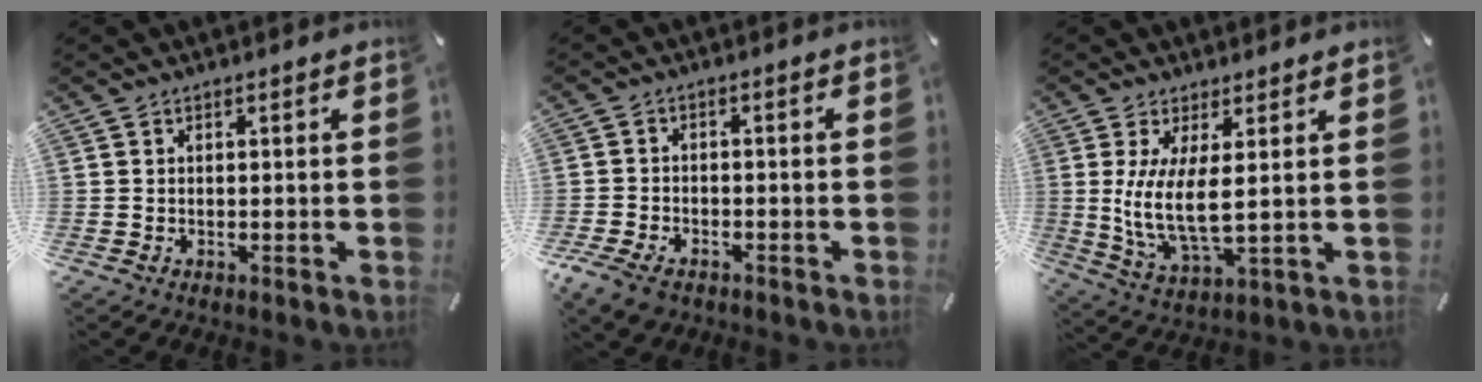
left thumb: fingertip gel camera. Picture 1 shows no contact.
{"total": 4.8, "force": [-3.2, 2.8, 2.2], "torque": [-0.058, 0.014, -0.065]}
{"total": 9.4, "force": [1.7, 2.8, 8.8], "torque": [-0.197, -0.017, 0.029]}